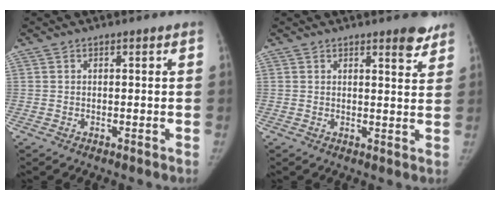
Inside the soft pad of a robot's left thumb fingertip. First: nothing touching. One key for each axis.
{"total": 4.6, "fx": 3.4, "fy": 1.3, "fz": 2.9, "tx": -0.021, "ty": -0.022, "tz": 0.041}